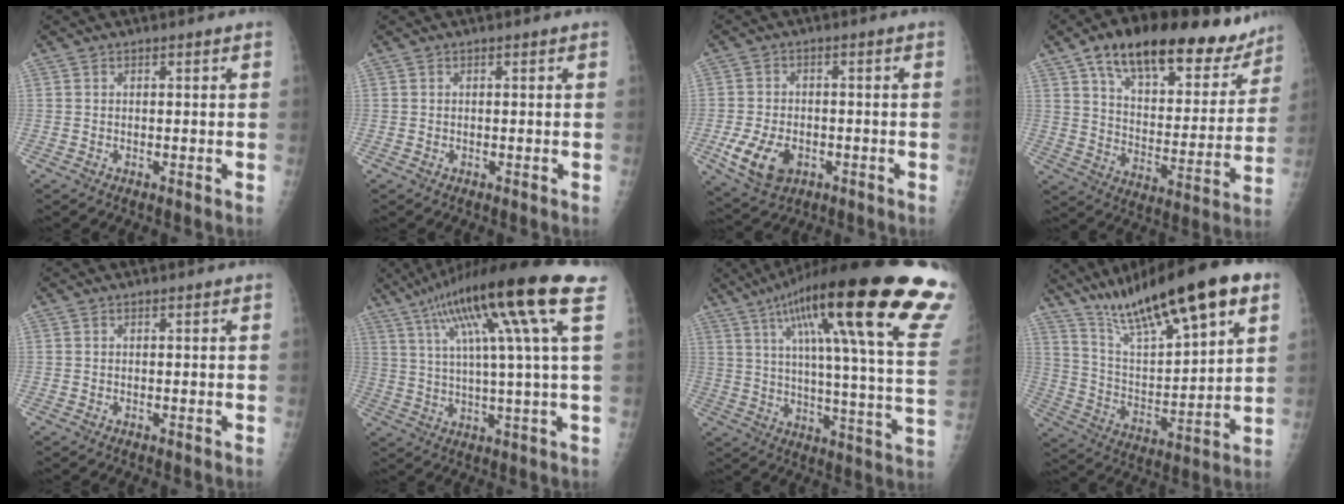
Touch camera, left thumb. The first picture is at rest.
{"total": 0.0}
{"total": 8.9, "force": [-3.0, 5.9, 5.9], "torque": [-0.108, 0.004, -0.044]}
{"total": 26.4, "force": [18.1, 11.4, 15.5], "torque": [-0.194, -0.048, 0.274]}
{"total": 0.0}
{"total": 19.5, "force": [9.4, 0.5, 17.0], "torque": [-0.279, -0.002, 0.149]}
{"total": 34.1, "force": [20.5, 4.7, 26.9], "torque": [-0.317, -0.056, 0.290]}
{"total": 24.6, "force": [15.1, 6.0, 18.5], "torque": [-0.288, -0.034, 0.259]}